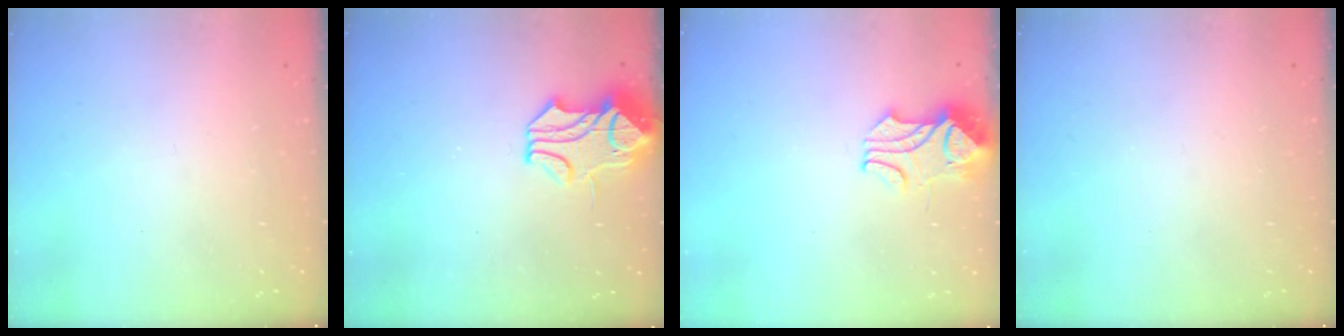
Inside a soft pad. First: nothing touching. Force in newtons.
{"total": 2.0, "press": 1.2, "slide": 1.5}
{"total": 2.0, "press": 1.9, "slide": 0.8}
{"total": 0.0}